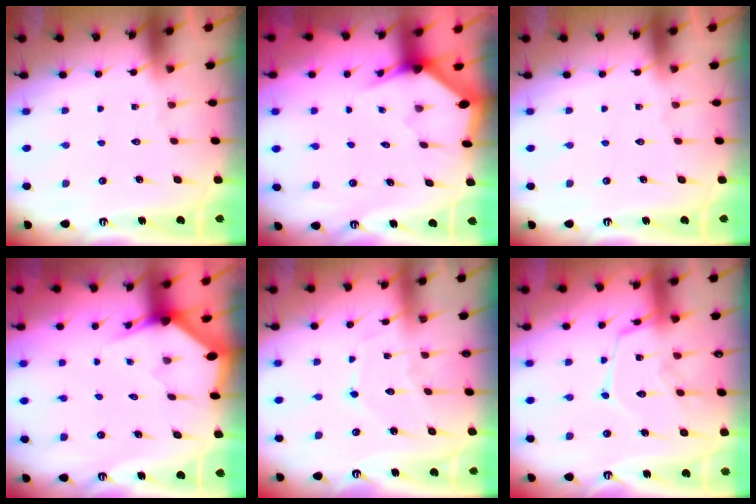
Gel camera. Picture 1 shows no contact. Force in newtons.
{"total": 2.8, "press": 2.8, "slide": 0.1}
{"total": 0.0}
{"total": 2.9, "press": 2.9, "slide": 0.1}
{"total": 6.9, "press": 6.9, "slide": 0.3}
{"total": 13.1, "press": 13.1, "slide": 1.2}